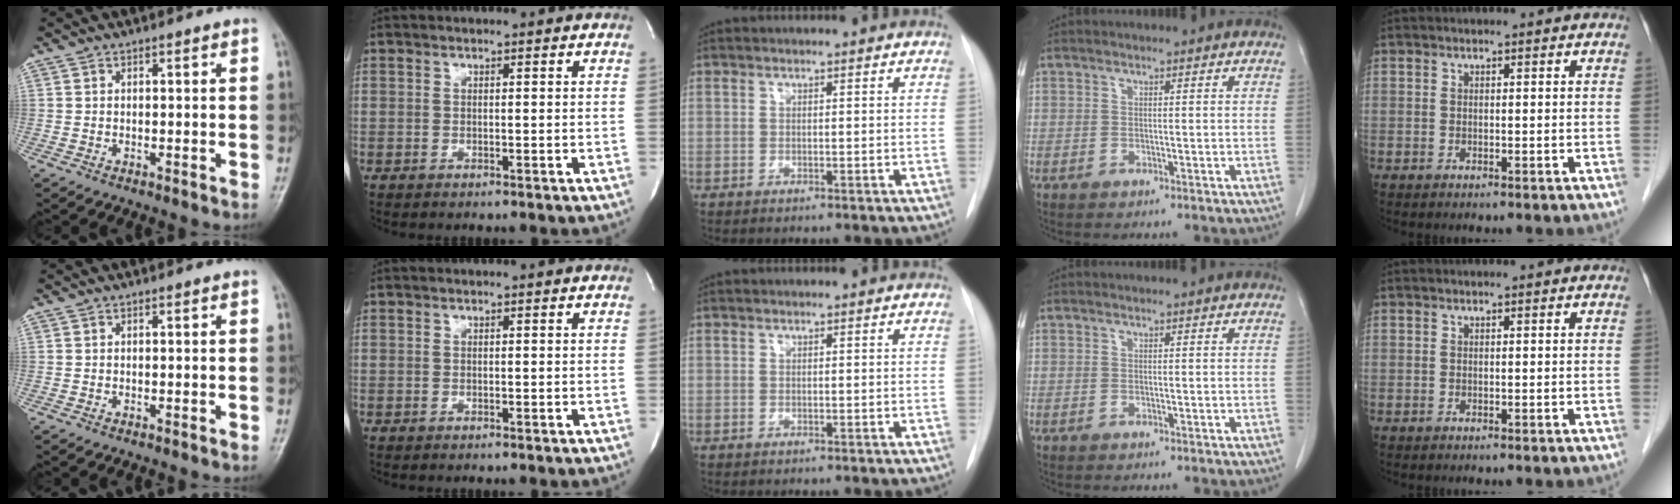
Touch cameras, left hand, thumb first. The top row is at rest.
{}